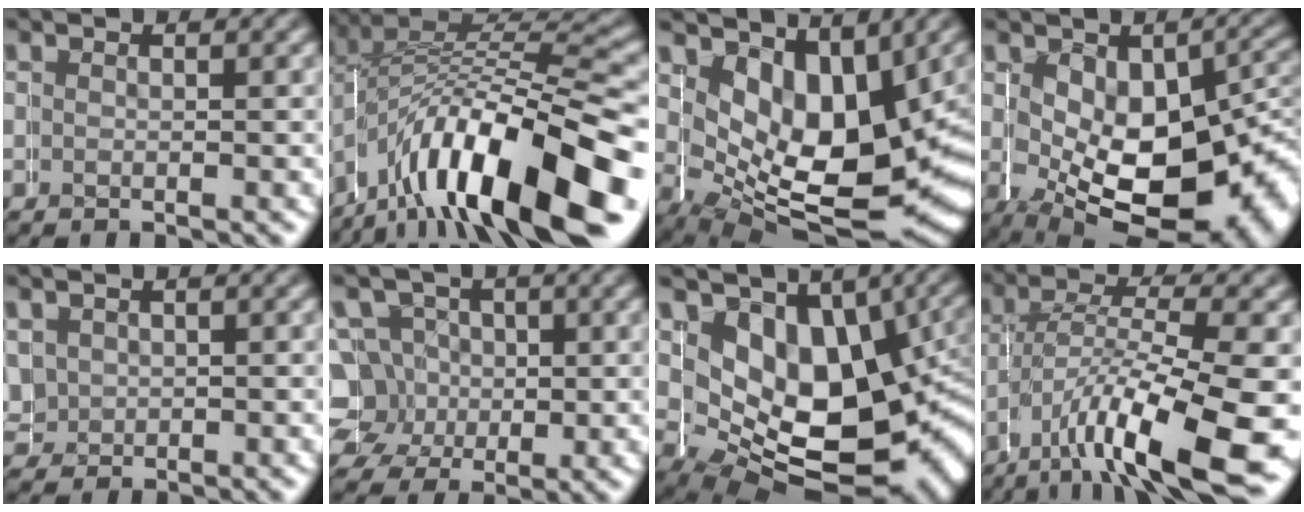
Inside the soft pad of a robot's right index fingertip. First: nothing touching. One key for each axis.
{"total": 12.0, "fx": -3.7, "fy": 5.8, "fz": 9.8, "tx": -0.180, "ty": -0.020, "tz": -0.044}
{"total": 13.1, "fx": -0.9, "fy": 8.6, "fz": 9.9, "tx": -0.182, "ty": -0.070, "tz": 0.022}
{"total": 14.2, "fx": -1.8, "fy": 8.4, "fz": 11.3, "tx": -0.184, "ty": -0.055, "tz": 0.007}
{"total": 2.6, "fx": 0.5, "fy": 2.6, "fz": 0.0, "tx": -0.016, "ty": -0.012, "tz": 0.015}
{"total": 8.8, "fx": -0.1, "fy": 8.4, "fz": 2.7, "tx": -0.079, "ty": -0.042, "tz": 0.003}
{"total": 14.3, "fx": -0.3, "fy": 9.7, "fz": 10.4, "tx": -0.185, "ty": -0.061, "tz": 0.023}
{"total": 9.8, "fx": -4.2, "fy": 3.3, "fz": 8.3, "tx": -0.141, "ty": -0.025, "tz": -0.054}